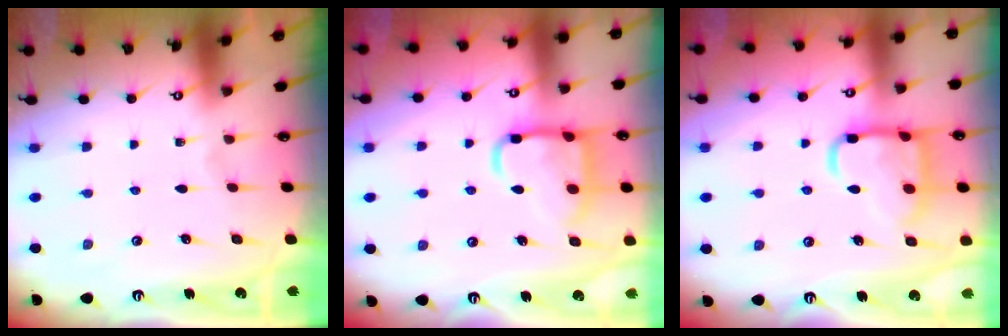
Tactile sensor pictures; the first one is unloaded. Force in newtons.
{"total": 14.2, "press": 14.1, "slide": 1.4}
{"total": 15.4, "press": 15.3, "slide": 1.4}